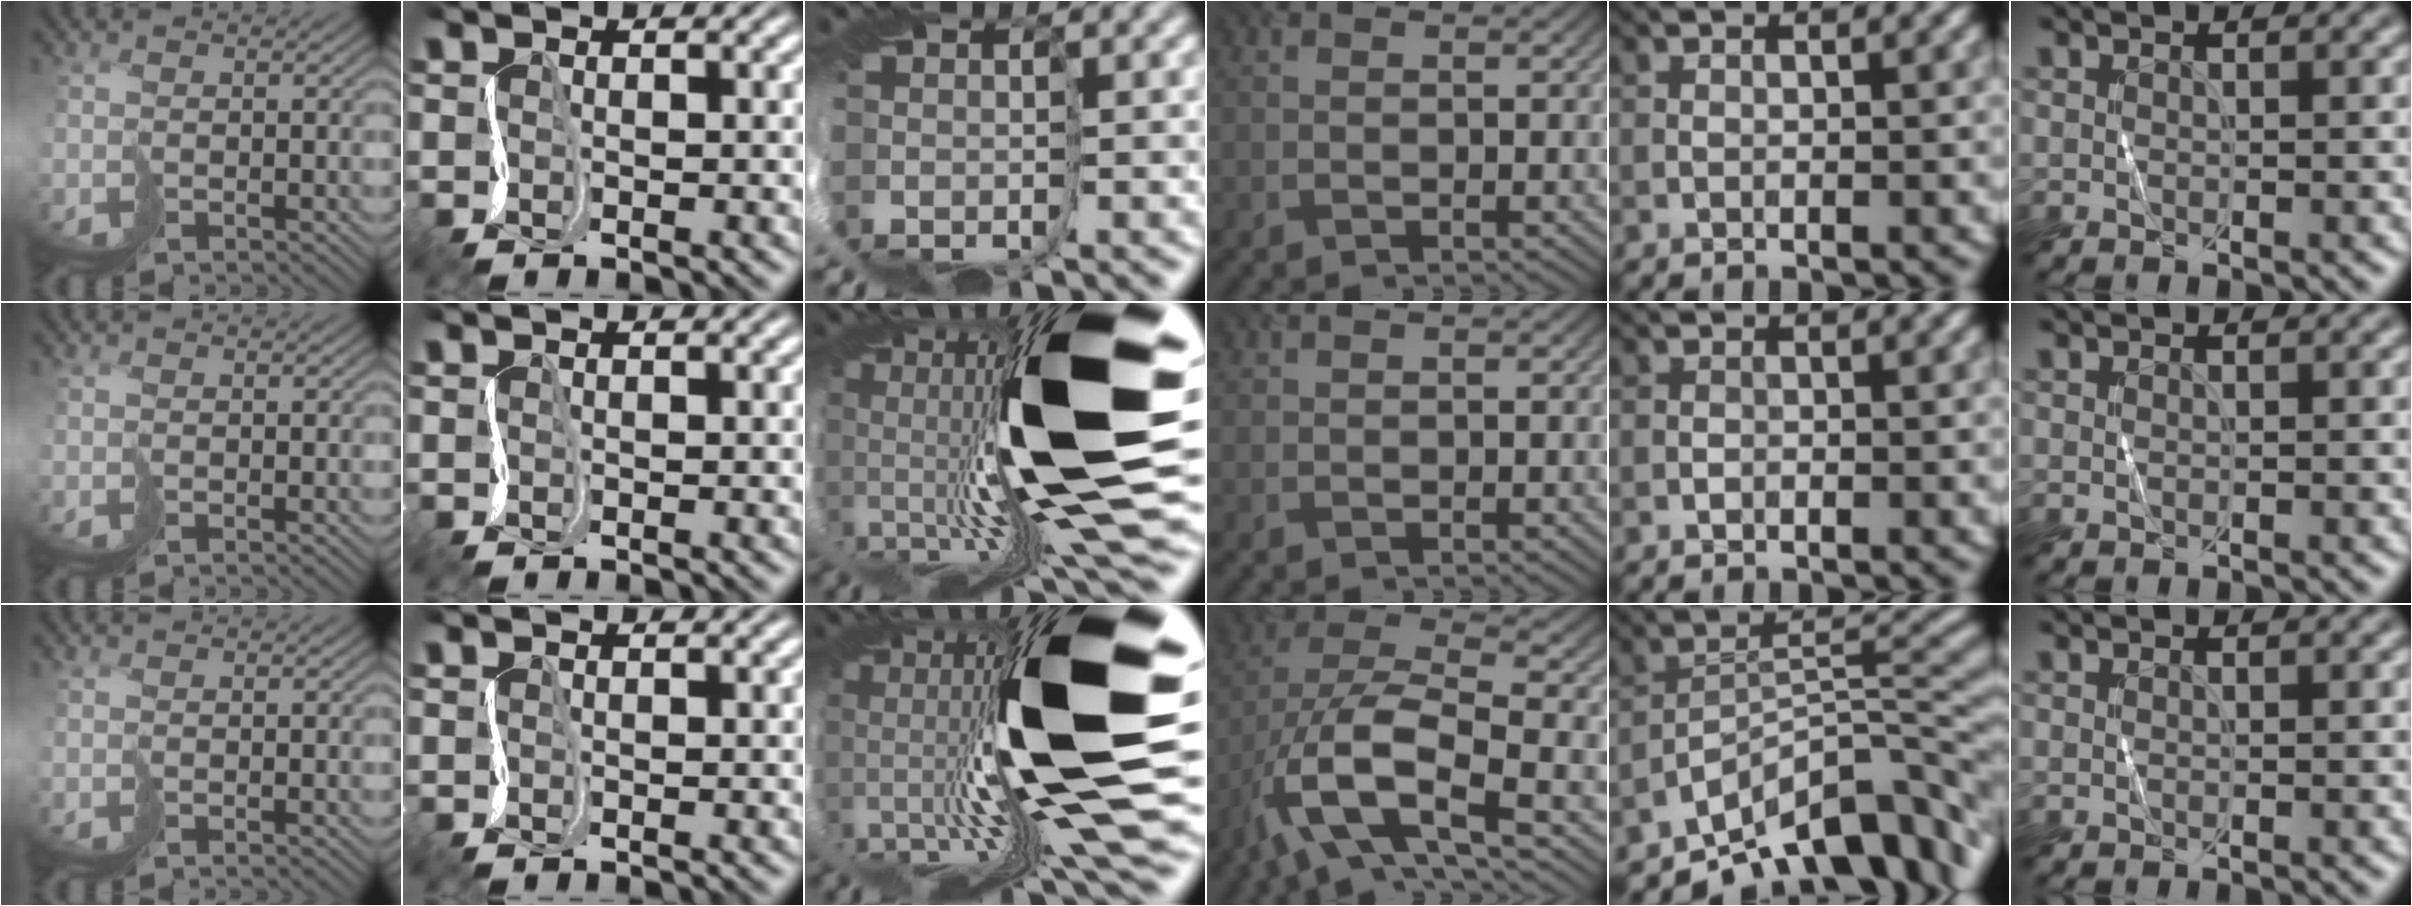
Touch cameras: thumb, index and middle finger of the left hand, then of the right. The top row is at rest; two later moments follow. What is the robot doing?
{"motion": "cut", "object": "tape"}